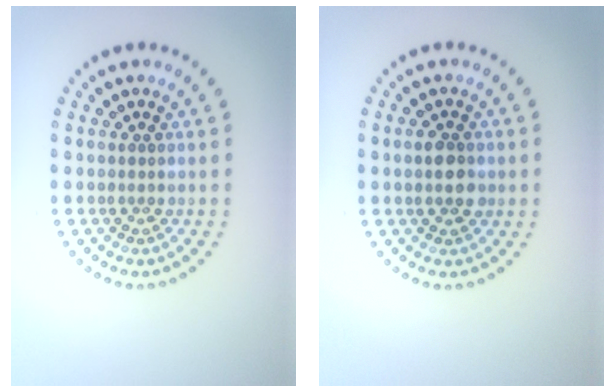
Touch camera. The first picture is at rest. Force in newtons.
{"total": 2.6, "press": 2.6, "slide": 0.2}